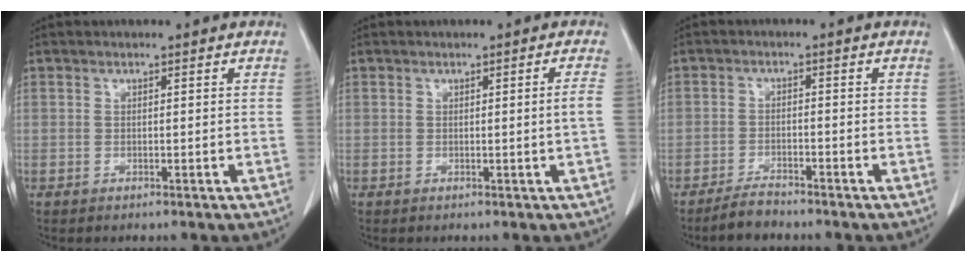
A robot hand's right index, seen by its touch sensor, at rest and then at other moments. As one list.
[{"total": 1.6, "force": [-0.2, -0.5, 1.5], "torque": [-0.024, -0.002, 0.000]}, {"total": 3.0, "force": [-2.8, 0.8, 0.8], "torque": [-0.017, -0.004, -0.051]}]